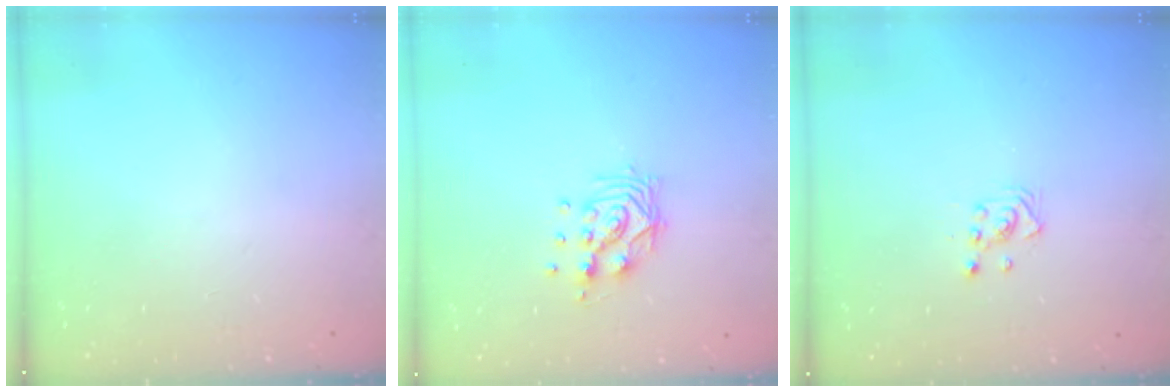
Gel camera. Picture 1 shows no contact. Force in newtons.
{"total": 9.8, "press": 9.8, "slide": 0.7}
{"total": 2.9, "press": 2.8, "slide": 0.3}